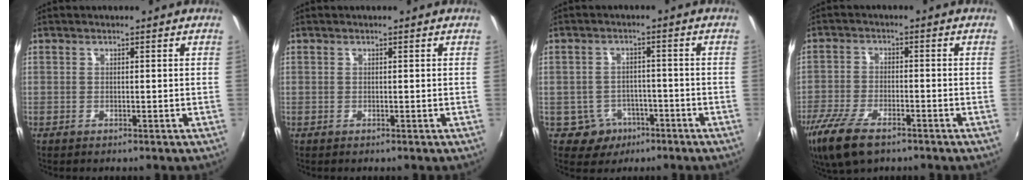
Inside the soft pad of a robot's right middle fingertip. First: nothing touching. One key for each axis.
{"total": 0.0}
{"total": 5.5, "fx": -3.1, "fy": 4.5, "fz": 0.9, "tx": -0.030, "ty": 0.011, "tz": -0.037}
{"total": 12.0, "fx": -8.0, "fy": 4.7, "fz": 7.6, "tx": -0.184, "ty": -0.038, "tz": -0.153}